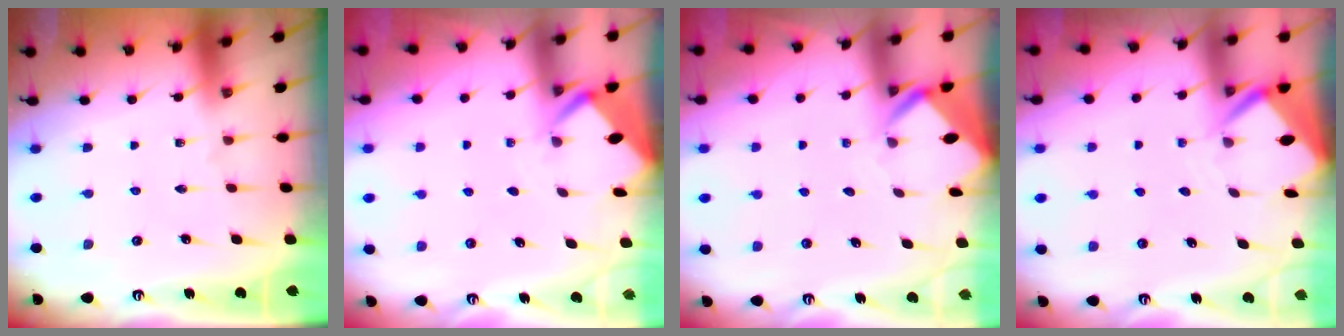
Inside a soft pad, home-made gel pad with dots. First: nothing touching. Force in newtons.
{"total": 2.5, "press": 2.5, "slide": 0.1}
{"total": 3.1, "press": 3.1, "slide": 0.2}
{"total": 3.3, "press": 3.3, "slide": 0.3}